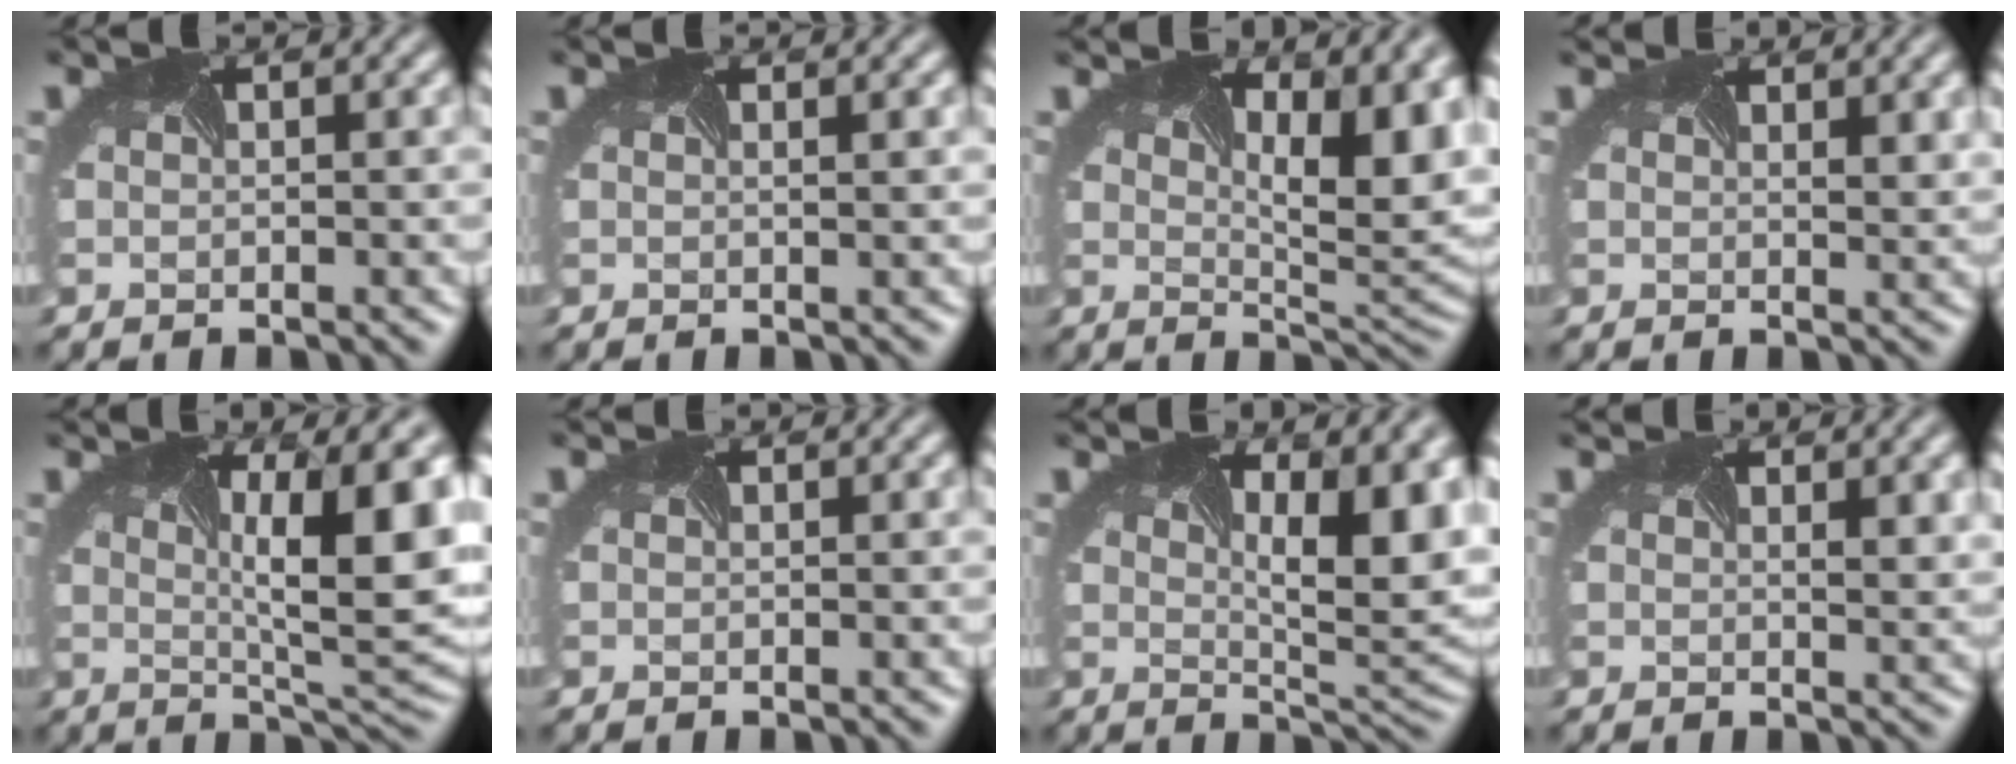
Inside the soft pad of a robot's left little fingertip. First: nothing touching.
{"total": 1.0, "force": [0.4, 0.3, 0.9], "torque": [-0.003, -0.003, -0.002]}
{"total": 10.0, "force": [3.8, 4.4, 8.2], "torque": [-0.091, 0.007, 0.054]}
{"total": 3.2, "force": [2.6, 1.1, 1.6], "torque": [-0.023, 0.001, 0.036]}
{"total": 10.8, "force": [1.6, 3.0, 10.3], "torque": [-0.133, -0.002, 0.023]}
{"total": 1.0, "force": [1.0, 0.2, 0.2], "torque": [-0.011, -0.002, 0.013]}
{"total": 10.4, "force": [2.9, 4.3, 9.0], "torque": [-0.104, 0.005, 0.044]}
{"total": 3.2, "force": [2.4, 1.0, 1.8], "torque": [-0.025, 0.002, 0.034]}